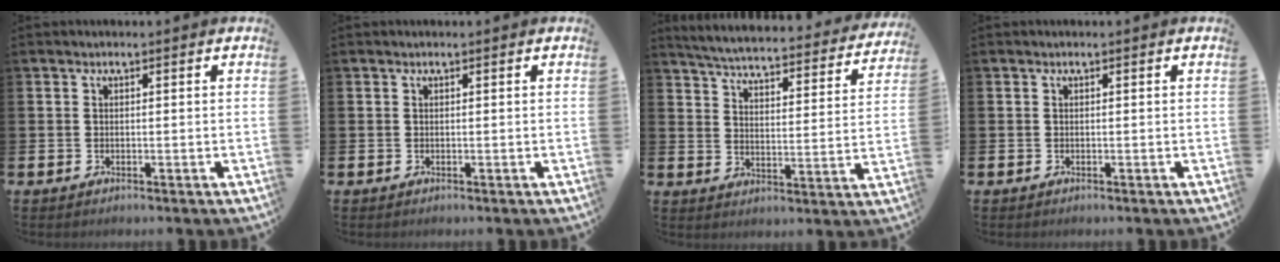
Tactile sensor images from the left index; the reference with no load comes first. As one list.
[{"total": 0.0}, {"total": 4.9, "force": [4.6, 0.5, 1.4], "torque": [-0.050, -0.043, 0.074]}, {"total": 0.0}]